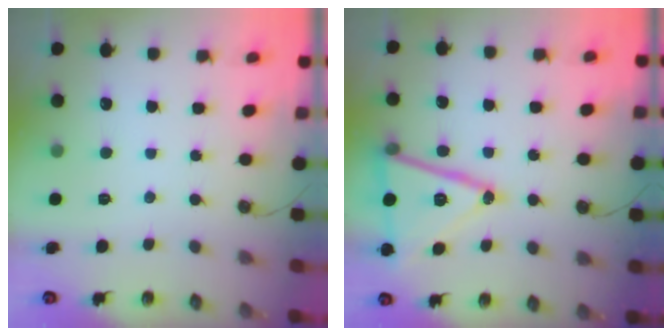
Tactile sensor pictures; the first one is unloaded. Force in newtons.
{"total": 19.4, "press": 19.1, "slide": 3.4}